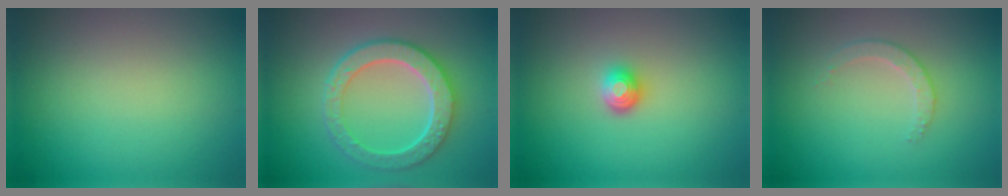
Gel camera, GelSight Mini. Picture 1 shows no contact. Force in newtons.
{"total": 5.6, "press": 4.7, "slide": 3.1}
{"total": 1.8, "press": 1.3, "slide": 1.2}
{"total": 1.9, "press": 1.8, "slide": 0.6}